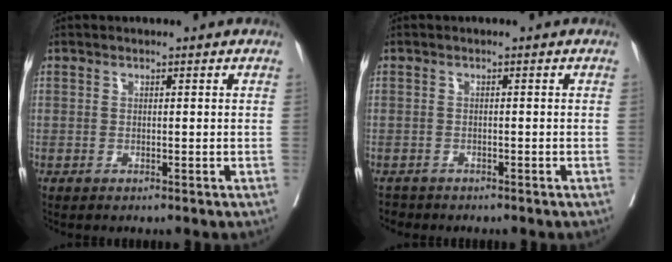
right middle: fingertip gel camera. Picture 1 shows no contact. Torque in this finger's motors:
{"motor_torque": [0.02, -0.12, -0.04, -0.01]}